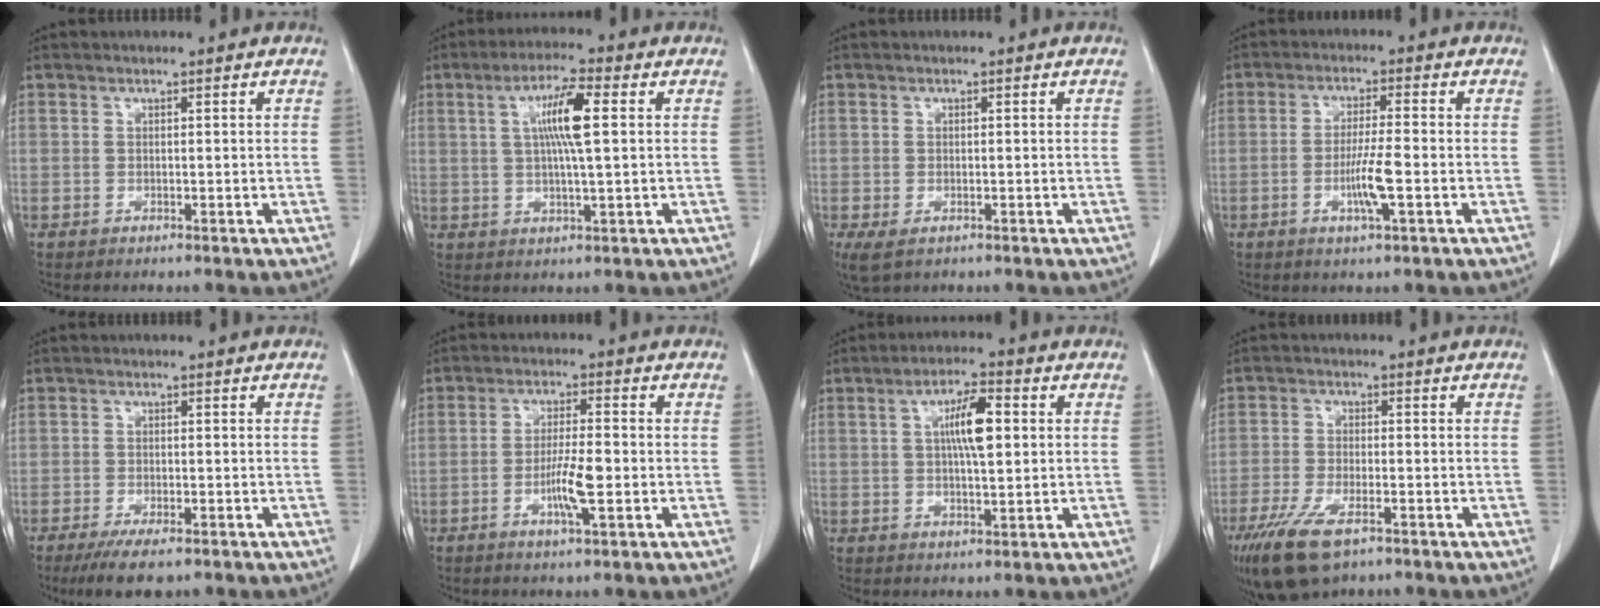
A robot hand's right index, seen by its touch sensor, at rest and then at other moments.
{"total": 7.6, "force": [1.6, 0.4, 7.4], "torque": [-0.138, 0.005, 0.028]}
{"total": 3.3, "force": [-1.6, 1.7, 2.3], "torque": [-0.054, -0.011, -0.017]}
{"total": 5.8, "force": [-1.7, 0.0, 5.6], "torque": [-0.105, -0.008, -0.033]}
{"total": 5.1, "force": [-3.6, 1.6, 3.2], "torque": [-0.054, -0.008, -0.059]}
{"total": 6.1, "force": [-1.8, 0.6, 5.8], "torque": [-0.110, -0.006, -0.032]}
{"total": 7.0, "force": [1.4, 1.5, 6.7], "torque": [-0.120, 0.009, 0.023]}
{"total": 9.3, "force": [-5.7, 3.3, 6.5], "torque": [-0.130, -0.019, -0.100]}